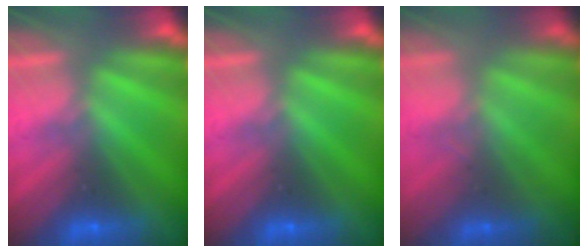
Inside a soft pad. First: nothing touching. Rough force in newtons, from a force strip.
{"total": 0.0}
{"total": 1.8}